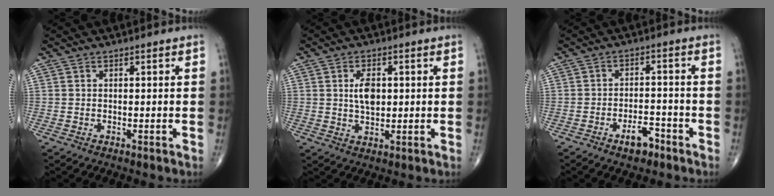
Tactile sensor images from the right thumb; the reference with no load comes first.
{"total": 5.2, "force": [0.8, 2.9, 4.2], "torque": [-0.067, -0.005, 0.015]}
{"total": 4.7, "force": [-3.0, 2.2, 2.9], "torque": [-0.034, 0.025, -0.047]}